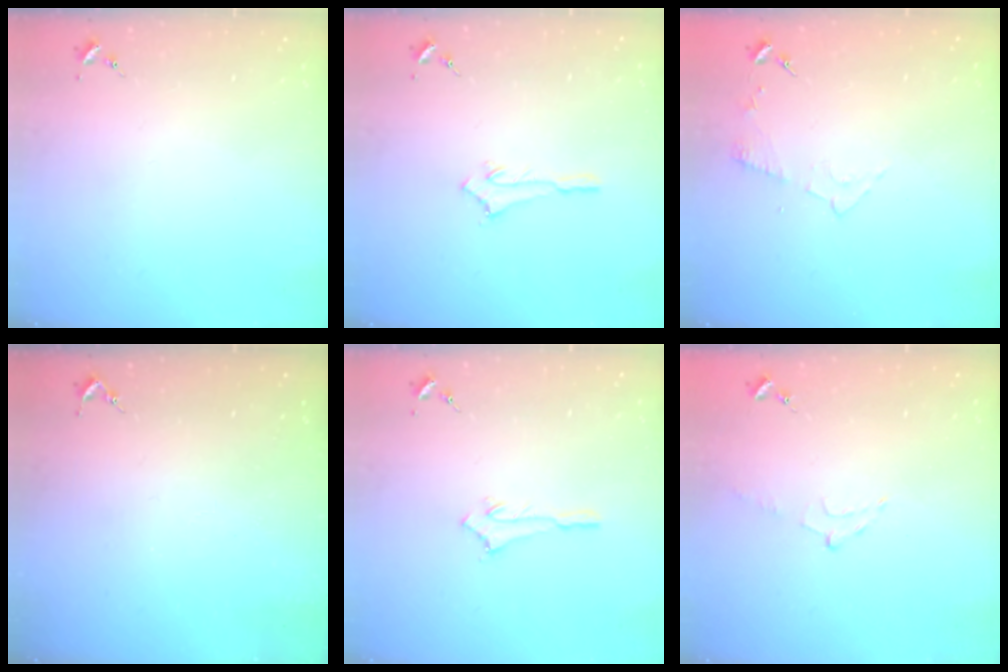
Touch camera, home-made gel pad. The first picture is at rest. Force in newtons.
{"total": 2.7, "press": 2.7, "slide": 0.2}
{"total": 5.5, "press": 5.4, "slide": 1.0}
{"total": 2.5, "press": 2.5, "slide": 0.3}
{"total": 2.7, "press": 2.7, "slide": 0.2}
{"total": 5.3, "press": 5.3, "slide": 0.6}